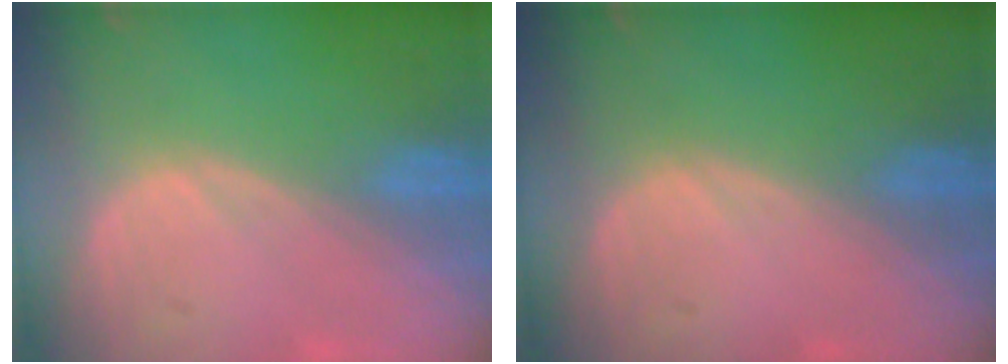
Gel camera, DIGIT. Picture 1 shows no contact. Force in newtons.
{"total": 0.0}